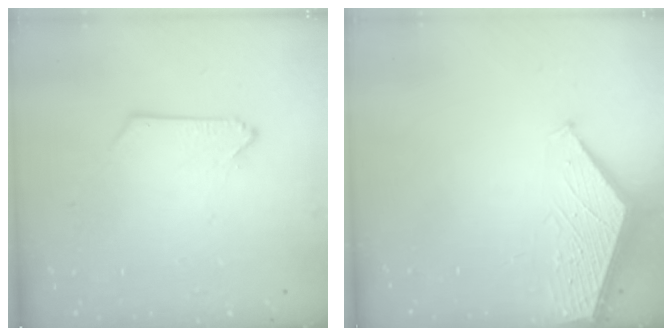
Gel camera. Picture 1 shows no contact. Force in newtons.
{"total": 1.8, "press": 1.8, "slide": 0.2}